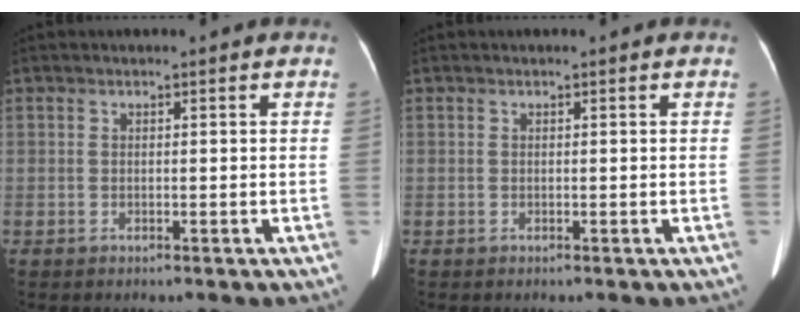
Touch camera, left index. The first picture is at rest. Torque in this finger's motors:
{"motor_torque": [0.08, -0.03, 0.02, 0.02]}